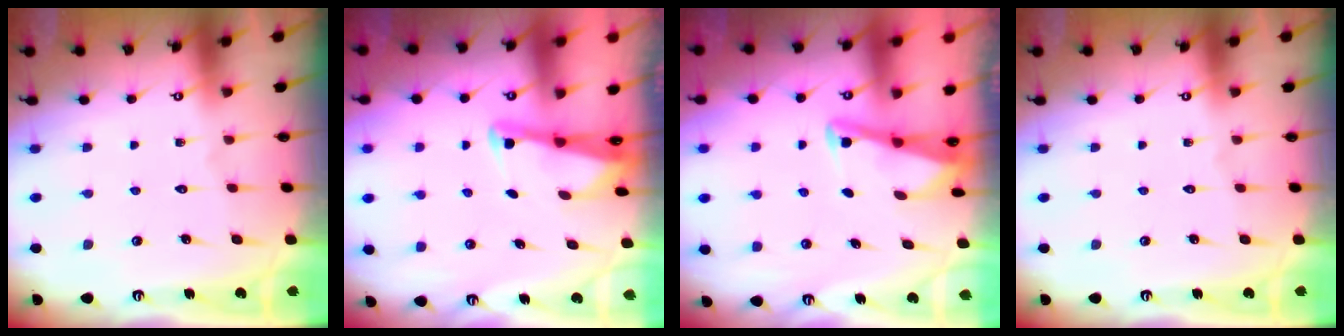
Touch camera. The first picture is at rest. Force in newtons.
{"total": 2.5, "press": 2.5, "slide": 0.2}
{"total": 2.8, "press": 2.8, "slide": 0.4}
{"total": 0.0}